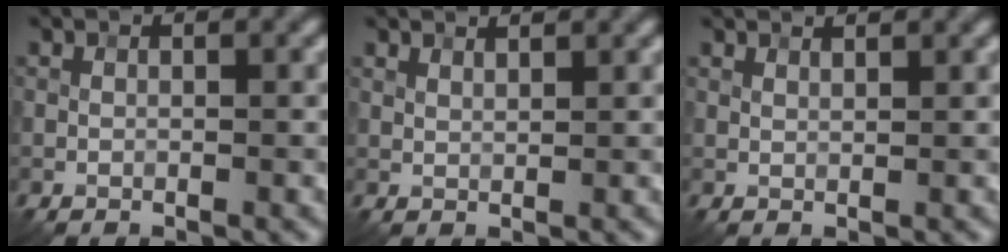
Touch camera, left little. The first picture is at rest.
{"total": 2.0, "force": [1.8, 0.4, 0.8], "torque": [-0.015, -0.001, 0.021]}
{"total": 2.1, "force": [1.9, 0.4, 0.8], "torque": [-0.012, -0.003, 0.020]}